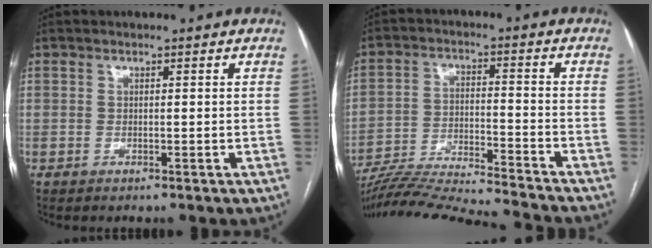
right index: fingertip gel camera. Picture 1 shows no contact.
{"total": 19.2, "force": [-18.0, -1.3, 6.3], "torque": [-0.121, -0.027, -0.285]}